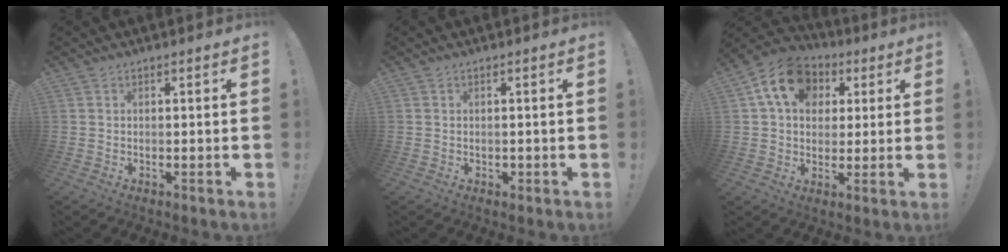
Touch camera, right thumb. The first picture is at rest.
{"total": 0.7, "force": [-0.1, 0.7, 0.1], "torque": [-0.004, 0.003, 0.000]}
{"total": 15.4, "force": [5.3, 11.8, 8.5], "torque": [-0.121, -0.007, 0.102]}